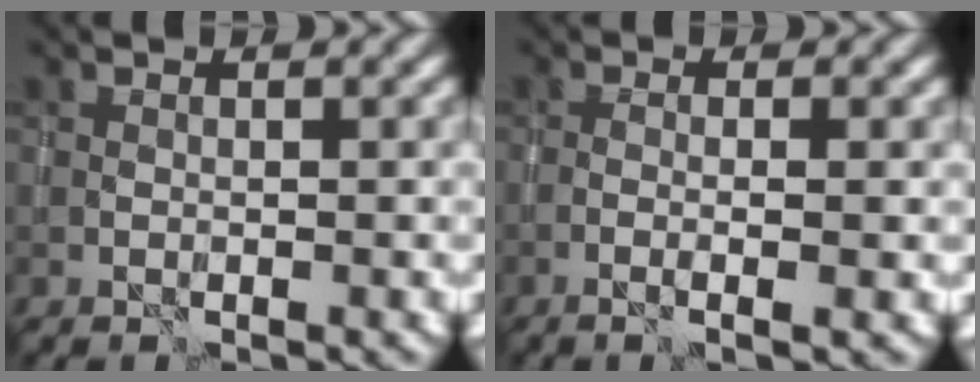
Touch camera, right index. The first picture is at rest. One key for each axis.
{"total": 2.2, "fx": -0.6, "fy": 0.2, "fz": 2.1, "tx": -0.035, "ty": 0.003, "tz": -0.017}